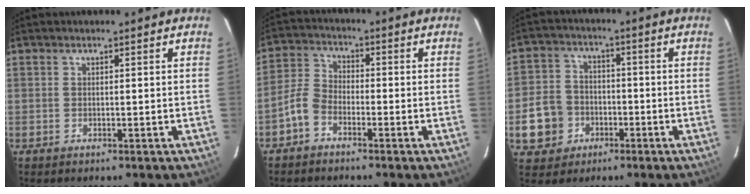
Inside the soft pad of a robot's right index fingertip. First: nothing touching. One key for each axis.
{"total": 4.9, "fx": -3.0, "fy": 2.9, "fz": 2.4, "tx": -0.060, "ty": 0.016, "tz": -0.067}
{"total": 9.4, "fx": -2.9, "fy": 8.5, "fz": 2.7, "tx": -0.090, "ty": 0.025, "tz": -0.039}